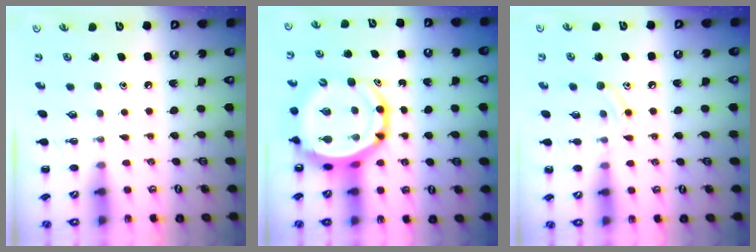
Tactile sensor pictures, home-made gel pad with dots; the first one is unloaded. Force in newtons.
{"total": 11.0, "press": 10.6, "slide": 3.0}
{"total": 9.7, "press": 9.5, "slide": 1.7}